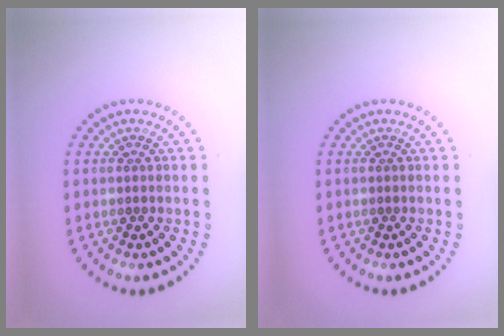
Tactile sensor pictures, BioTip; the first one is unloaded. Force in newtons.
{"total": 0.0}